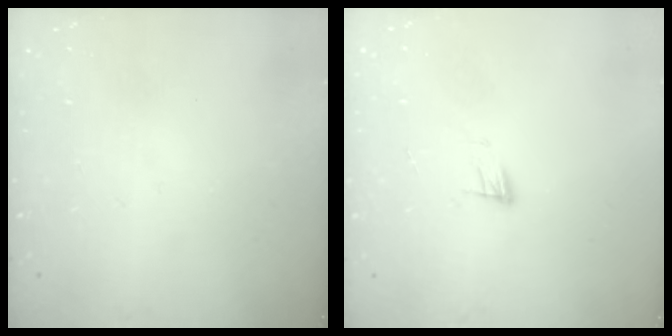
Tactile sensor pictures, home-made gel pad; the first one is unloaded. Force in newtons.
{"total": 6.3, "press": 6.2, "slide": 0.5}